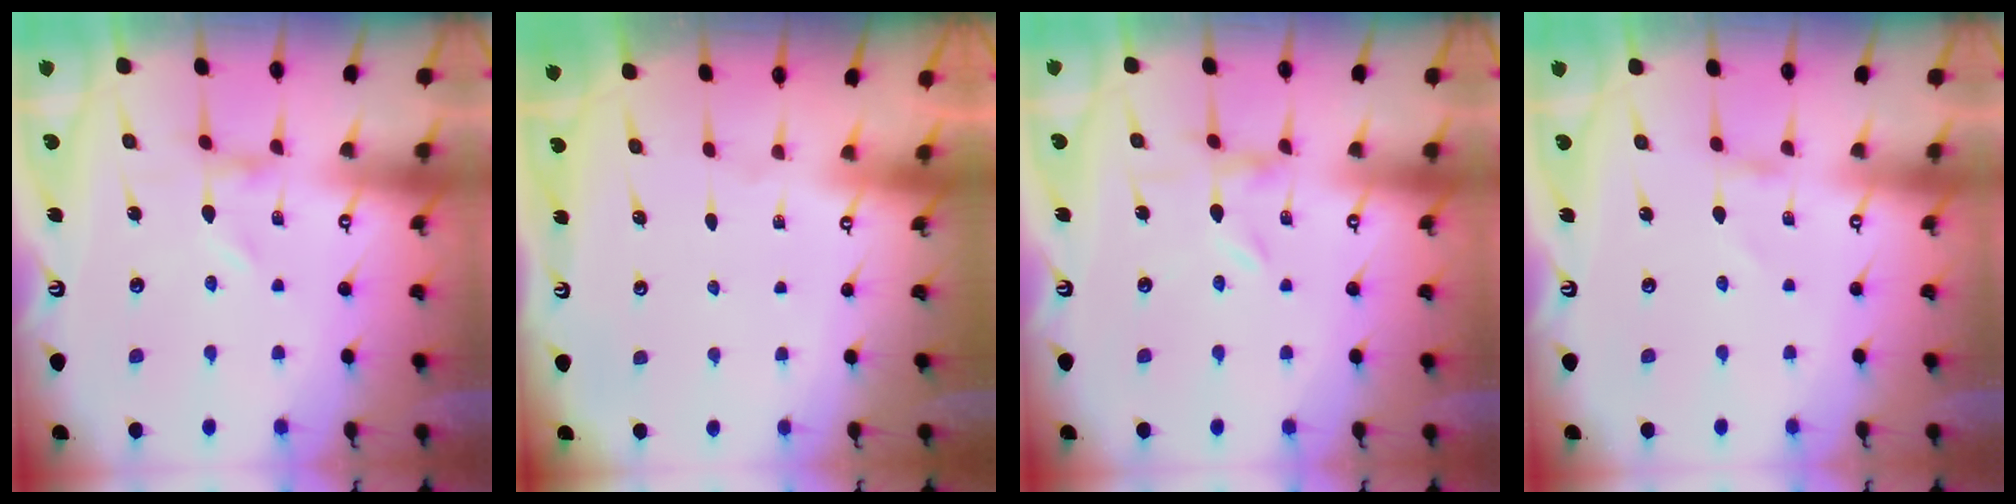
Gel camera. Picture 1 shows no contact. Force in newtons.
{"total": 0.0}
{"total": 0.0}
{"total": 0.0}